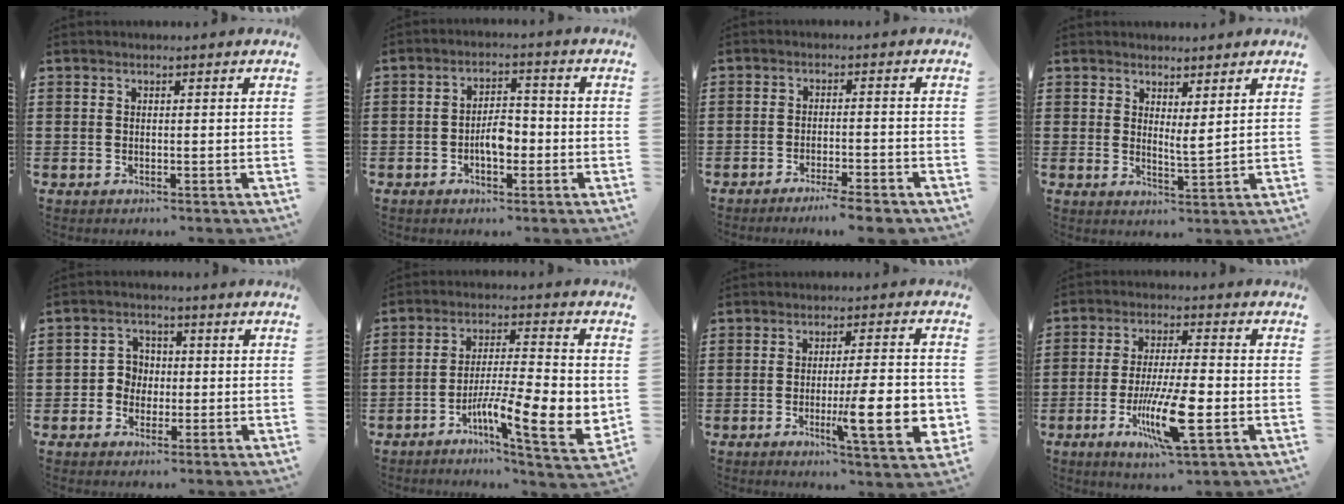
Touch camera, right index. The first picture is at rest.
{"total": 4.5, "force": [-1.3, 2.2, 3.8], "torque": [-0.067, 0.003, -0.027]}
{"total": 3.8, "force": [-3.3, -0.2, 1.9], "torque": [-0.031, -0.004, -0.062]}
{"total": 2.6, "force": [2.4, 0.3, 0.9], "torque": [-0.018, -0.005, 0.044]}
{"total": 3.4, "force": [-0.6, 3.1, 1.3], "torque": [-0.038, 0.009, -0.016]}
{"total": 11.5, "force": [-3.0, 2.9, 10.8], "torque": [-0.171, -0.014, -0.050]}
{"total": 12.2, "force": [-3.1, 2.3, 11.6], "torque": [-0.175, -0.011, -0.049]}
{"total": 11.1, "force": [-3.7, 2.2, 10.2], "torque": [-0.203, -0.014, -0.068]}